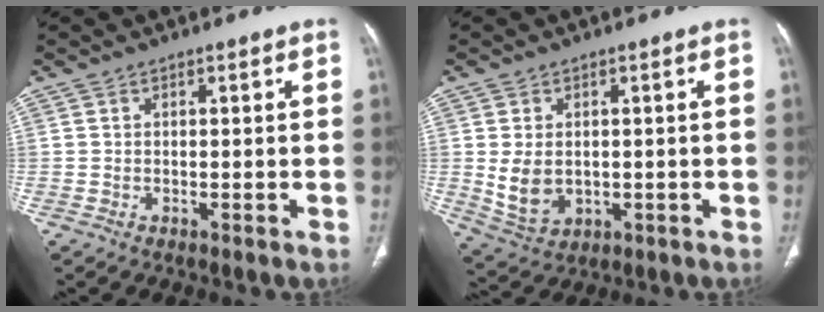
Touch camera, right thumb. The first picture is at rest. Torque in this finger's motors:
{"motor_torque": [-0.74, 0.76, 0.19, 0.56, 0.17]}